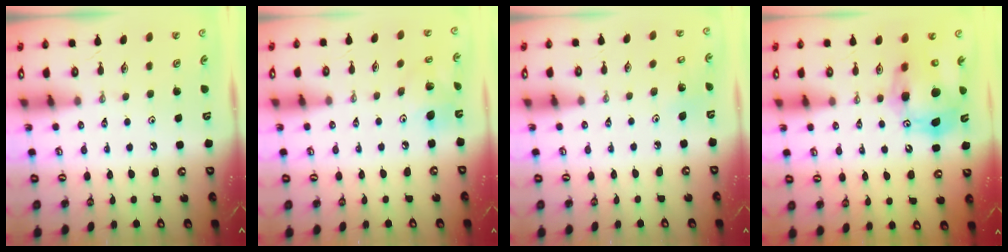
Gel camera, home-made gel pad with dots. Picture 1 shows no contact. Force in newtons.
{"total": 9.7, "press": 9.5, "slide": 2.0}
{"total": 3.2, "press": 3.1, "slide": 0.4}
{"total": 14.1, "press": 14.0, "slide": 1.8}